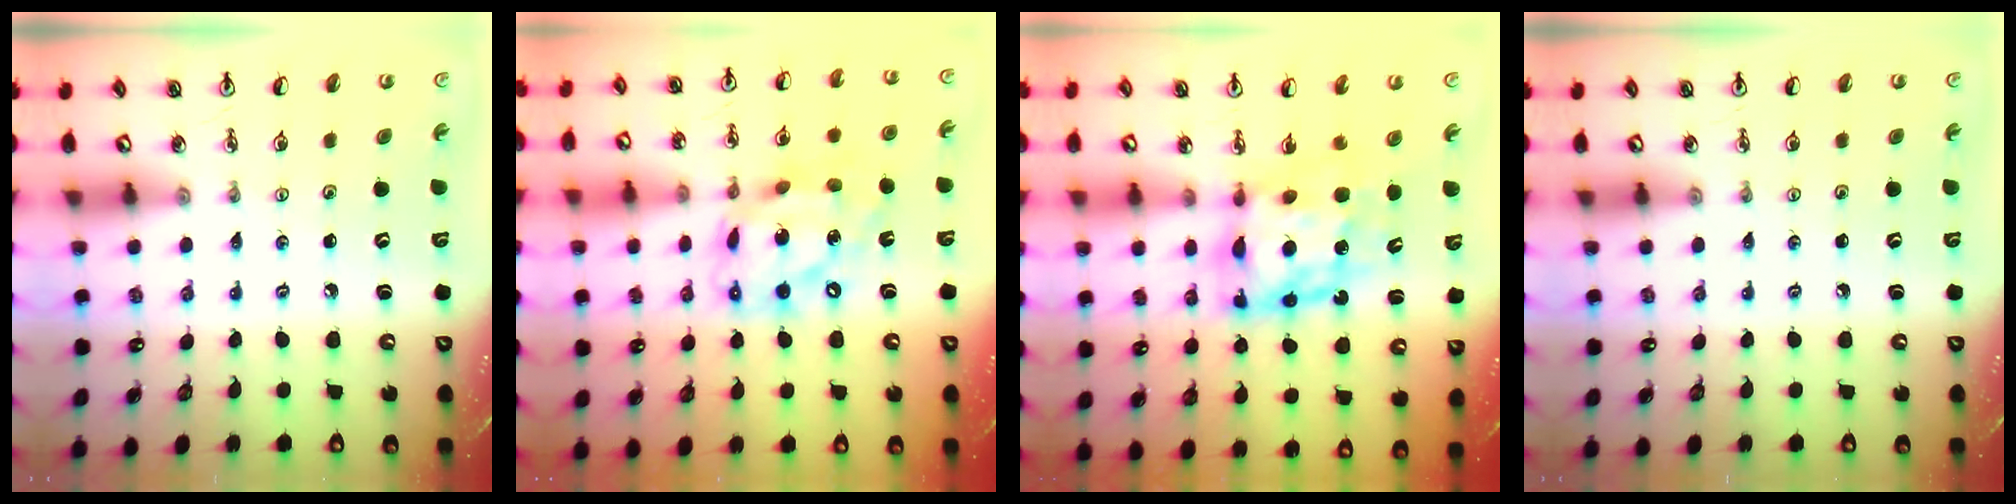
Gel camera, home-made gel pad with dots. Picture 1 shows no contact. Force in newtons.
{"total": 16.4, "press": 16.3, "slide": 1.3}
{"total": 9.8, "press": 9.7, "slide": 1.5}
{"total": 0.0}